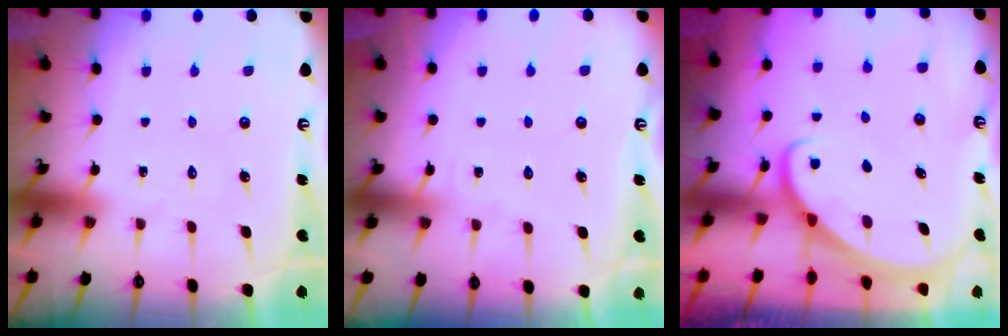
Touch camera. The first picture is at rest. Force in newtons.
{"total": 2.7, "press": 2.7, "slide": 0.3}
{"total": 2.3, "press": 2.3, "slide": 0.1}